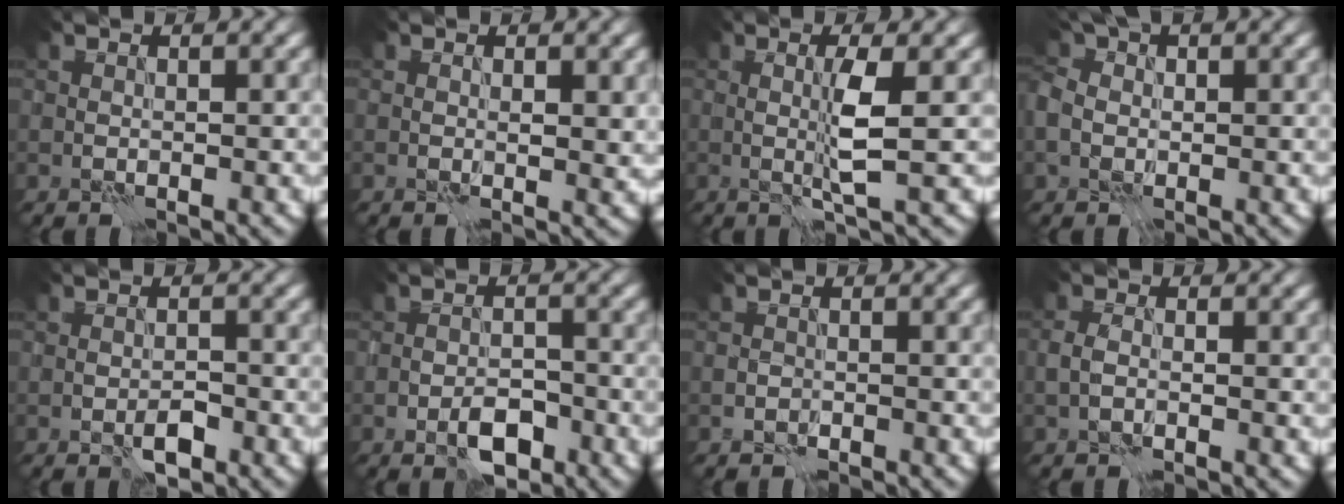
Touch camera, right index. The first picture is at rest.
{"total": 1.6, "force": [0.3, 0.6, 1.5], "torque": [-0.019, -0.006, 0.007]}
{"total": 2.8, "force": [0.3, -0.2, 2.8], "torque": [-0.060, -0.004, 0.005]}
{"total": 2.9, "force": [0.1, 2.2, 1.8], "torque": [-0.038, 0.003, -0.002]}
{"total": 1.9, "force": [-1.1, 0.8, 1.3], "torque": [-0.023, 0.002, -0.016]}
{"total": 3.2, "force": [-1.9, 1.4, 2.2], "torque": [-0.031, 0.003, -0.029]}
{"total": 0.7, "force": [-0.6, 0.2, 0.0], "torque": [-0.001, 0.002, -0.013]}
{"total": 1.2, "force": [-0.4, 0.5, 0.9], "torque": [-0.020, 0.003, -0.011]}